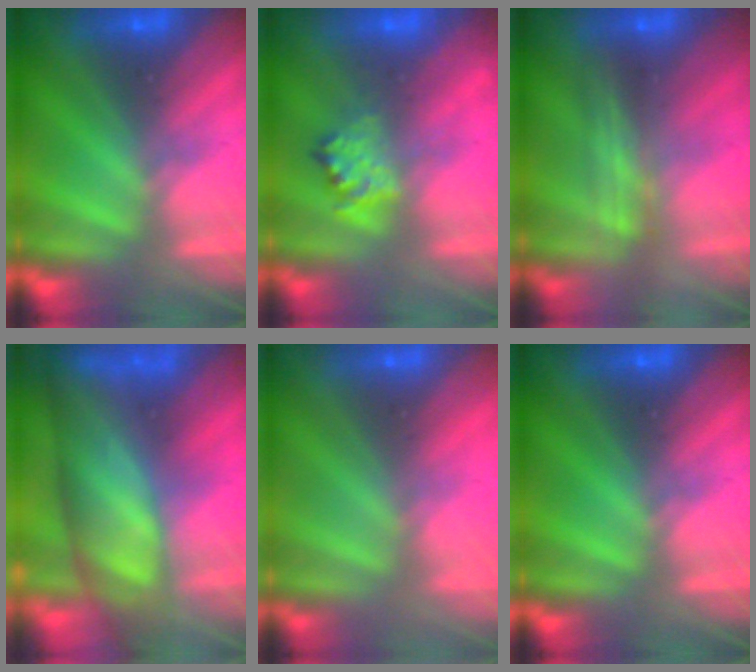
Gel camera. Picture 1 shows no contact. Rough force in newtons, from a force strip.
{"total": 2.4}
{"total": 2.4}
{"total": 11.2}
{"total": 2.7}
{"total": 0.0}